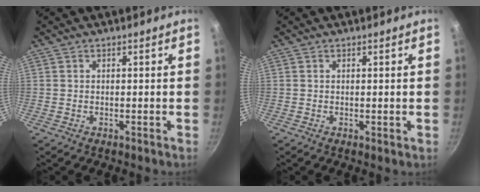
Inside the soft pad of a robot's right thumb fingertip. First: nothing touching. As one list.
[{"total": 0.0}]